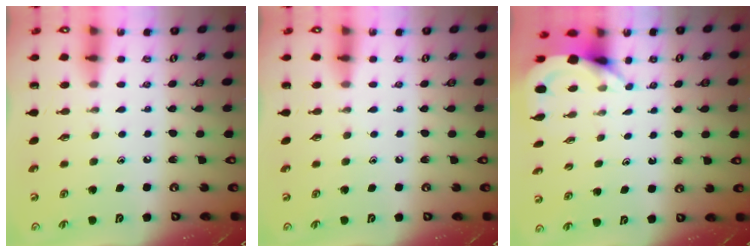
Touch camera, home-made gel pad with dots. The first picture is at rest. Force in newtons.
{"total": 0.0}
{"total": 3.8, "press": 3.8, "slide": 0.2}